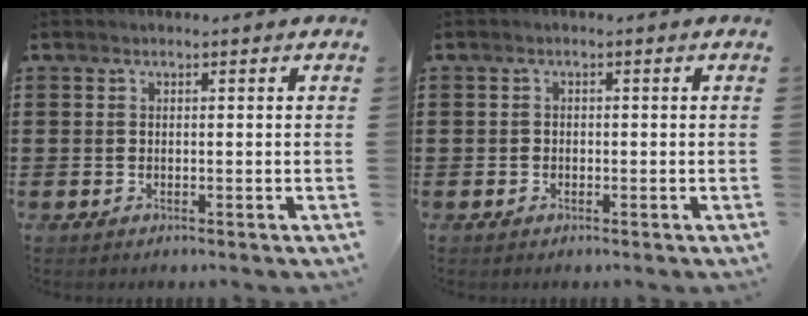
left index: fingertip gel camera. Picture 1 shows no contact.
{"total": 0.6, "force": [-0.2, 0.5, 0.1], "torque": [-0.003, 0.002, -0.006]}